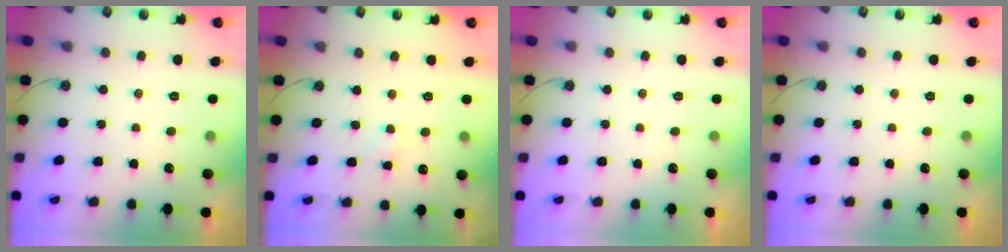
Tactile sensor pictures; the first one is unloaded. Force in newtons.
{"total": 2.5, "press": 2.4, "slide": 0.4}
{"total": 0.0}
{"total": 0.0}